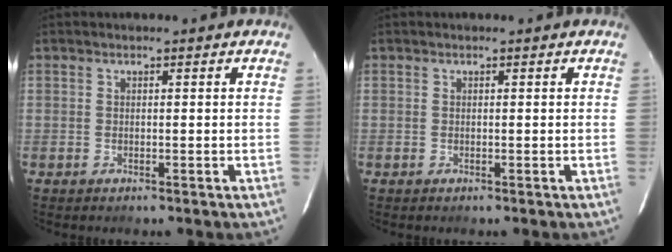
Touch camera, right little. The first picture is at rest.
{"total": 0.0}